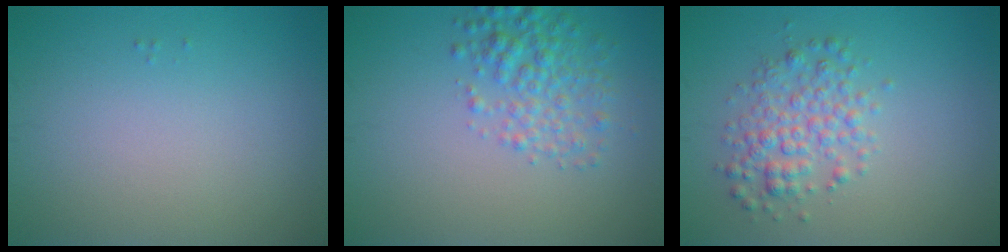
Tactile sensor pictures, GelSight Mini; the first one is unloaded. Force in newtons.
{"total": 3.4, "press": 3.4, "slide": 0.1}
{"total": 3.4, "press": 3.4, "slide": 0.1}